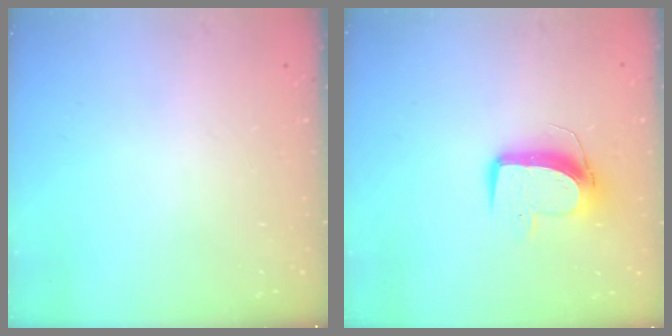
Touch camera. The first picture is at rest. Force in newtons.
{"total": 9.5, "press": 9.5, "slide": 0.9}